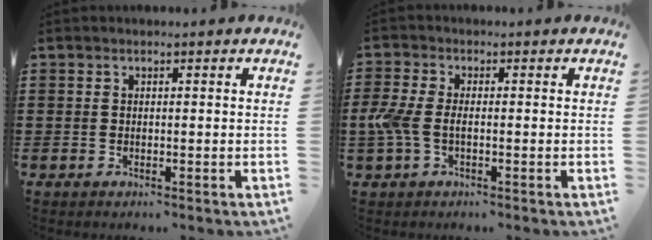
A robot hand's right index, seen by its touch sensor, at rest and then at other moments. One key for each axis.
{"total": 4.2, "fx": -1.0, "fy": 2.0, "fz": 3.5, "tx": -0.090, "ty": -0.007, "tz": -0.025}